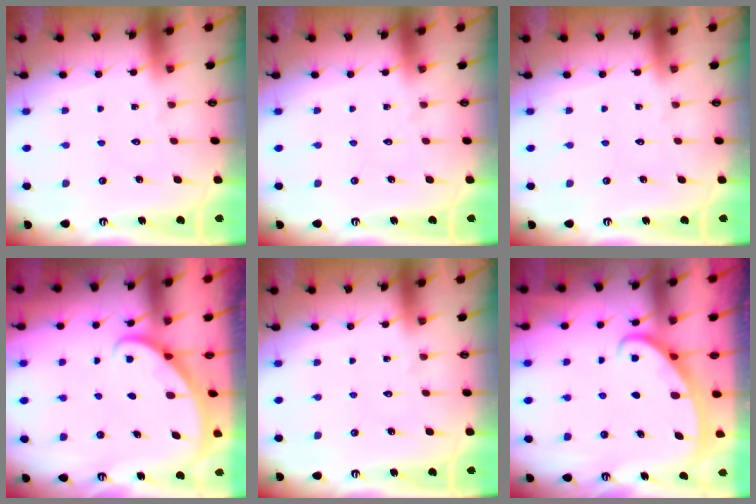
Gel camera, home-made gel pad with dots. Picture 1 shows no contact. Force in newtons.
{"total": 0.0}
{"total": 0.0}
{"total": 2.1, "press": 2.1, "slide": 0.1}
{"total": 0.0}
{"total": 2.7, "press": 2.7, "slide": 0.4}